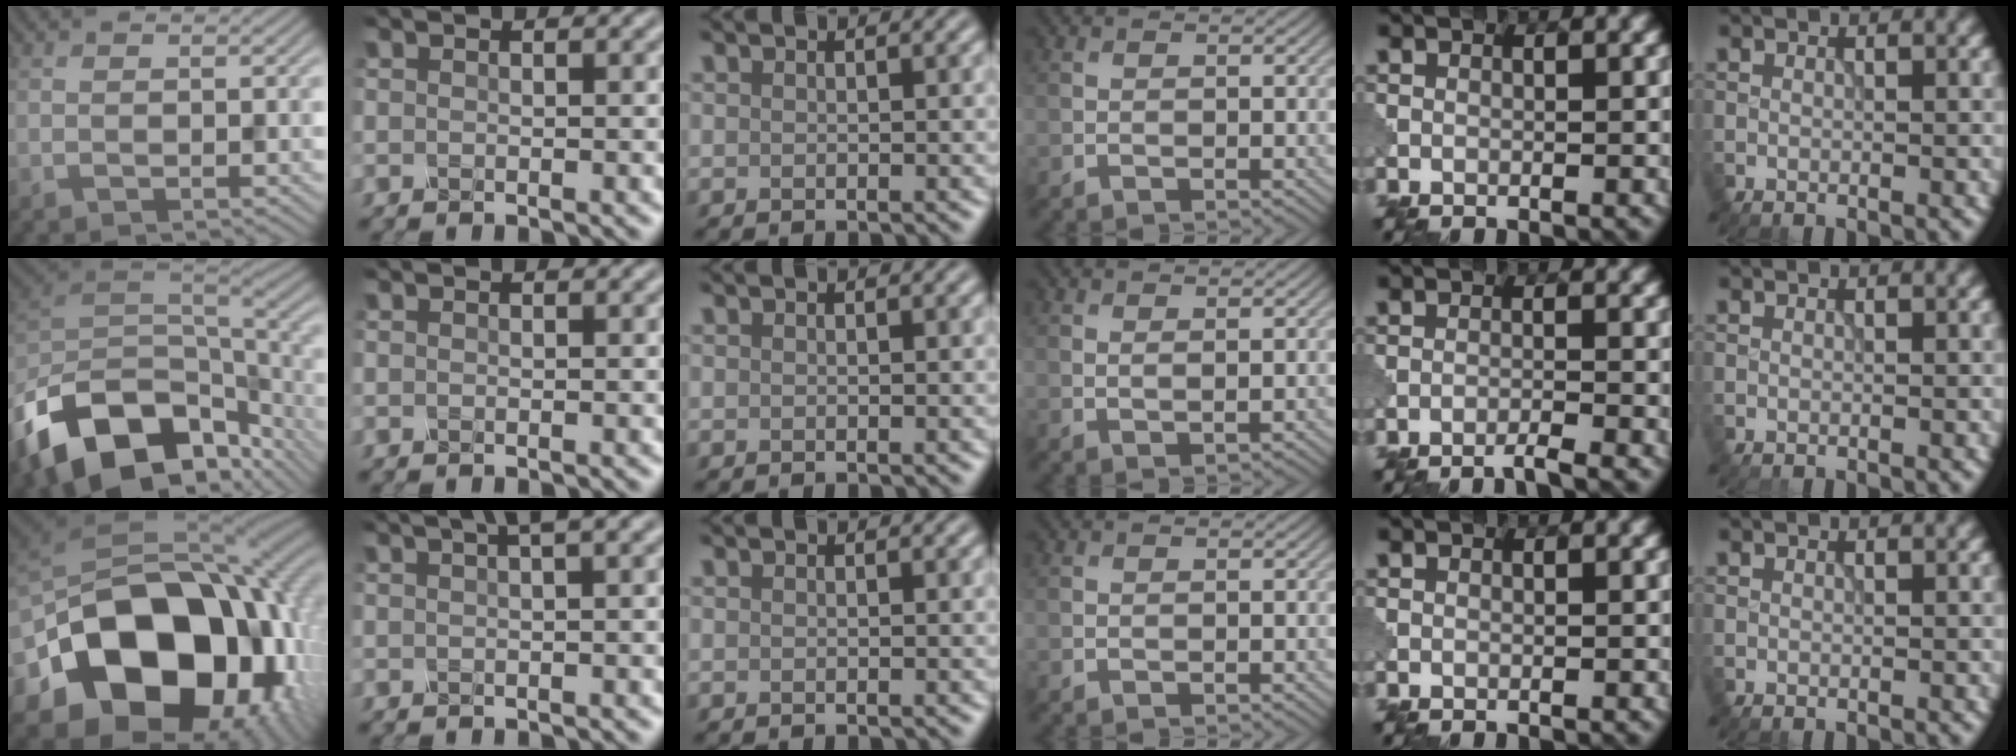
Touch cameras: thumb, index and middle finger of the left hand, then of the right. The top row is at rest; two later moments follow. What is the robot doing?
{"motion": "shake", "object": "sieve"}